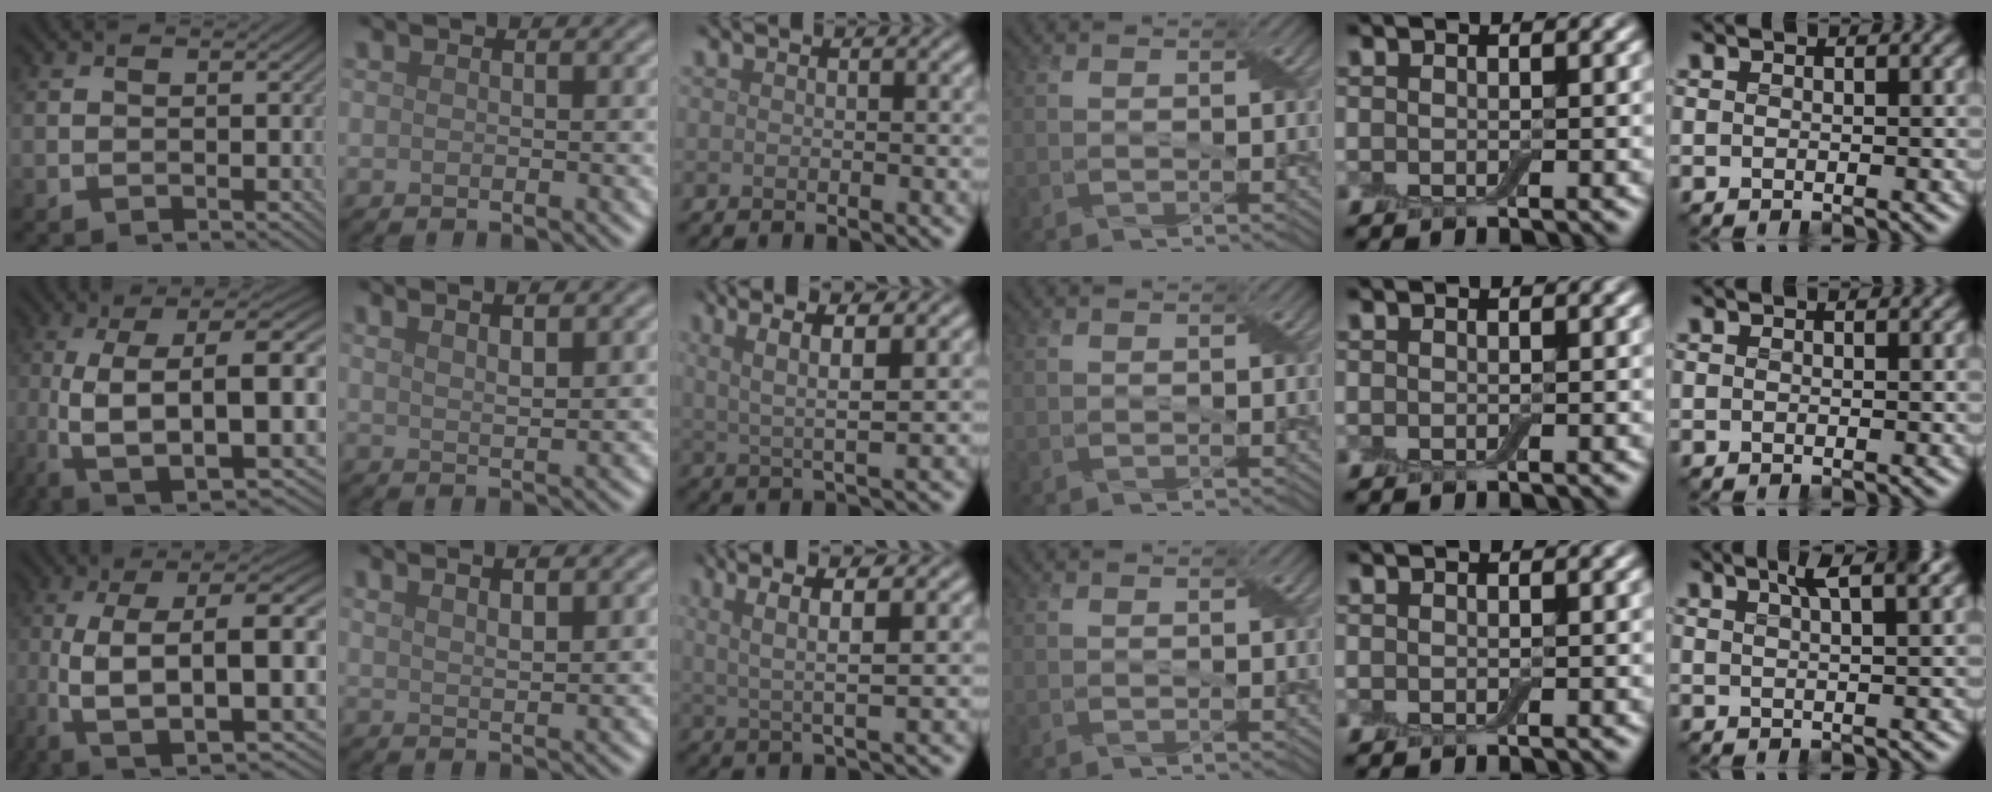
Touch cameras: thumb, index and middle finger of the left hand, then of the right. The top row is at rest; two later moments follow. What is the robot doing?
{"motion": "peel", "object": "bubble wrap"}